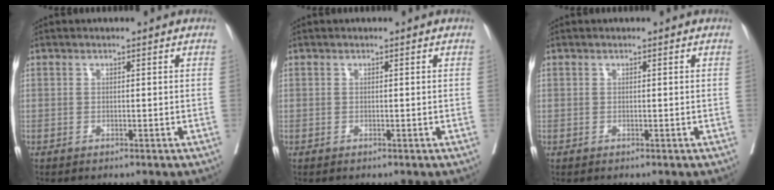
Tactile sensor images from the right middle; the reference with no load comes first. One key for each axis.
{"total": 0.0}
{"total": 0.0}